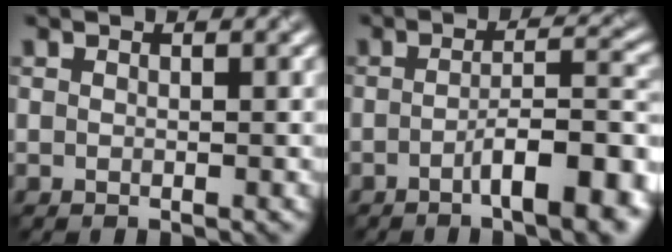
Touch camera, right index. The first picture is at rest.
{"total": 8.3, "force": [-3.6, 2.1, 7.2], "torque": [-0.090, 0.005, -0.060]}